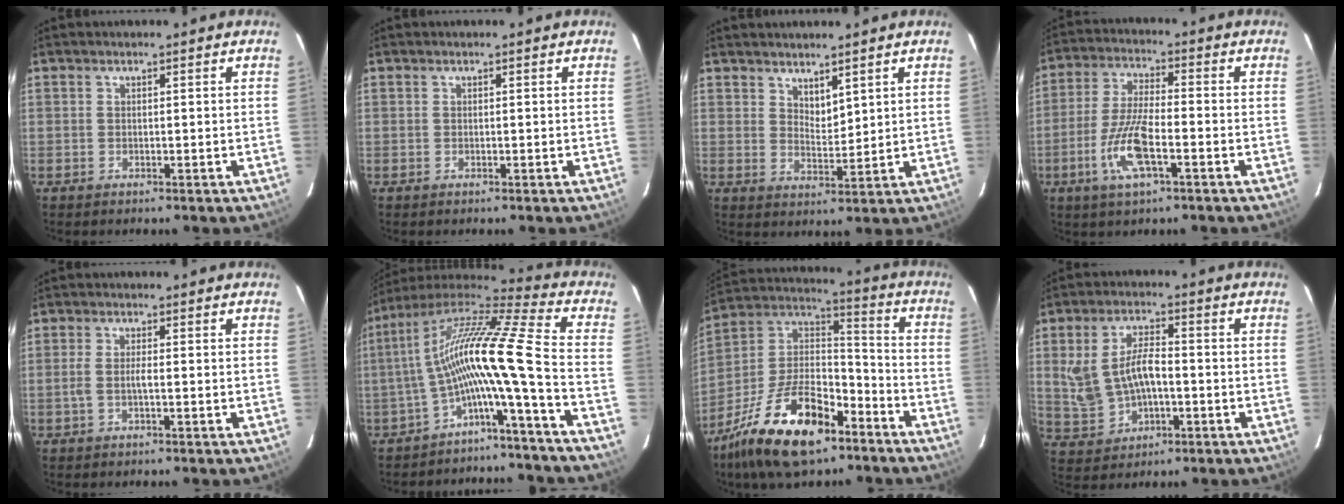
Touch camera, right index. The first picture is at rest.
{"total": 0.0}
{"total": 3.9, "force": [3.2, 1.5, 1.7], "torque": [-0.022, -0.003, 0.058]}
{"total": 10.1, "force": [-4.2, 2.5, 8.8], "torque": [-0.189, -0.004, -0.082]}
{"total": 2.2, "force": [-0.8, 0.2, 2.1], "torque": [-0.044, 0.002, -0.015]}
{"total": 13.9, "force": [-4.8, -1.7, 13.0], "torque": [-0.209, -0.009, -0.094]}
{"total": 22.3, "force": [-13.8, 10.0, 14.3], "torque": [-0.290, 0.003, -0.238]}
{"total": 9.6, "force": [-1.0, 5.6, 7.7], "torque": [-0.169, 0.011, 0.001]}